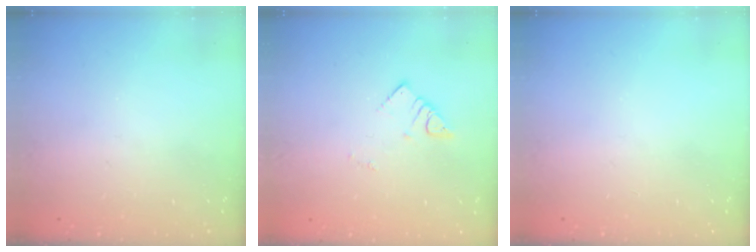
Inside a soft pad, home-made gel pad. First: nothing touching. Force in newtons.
{"total": 2.7, "press": 2.7, "slide": 0.1}
{"total": 0.0}